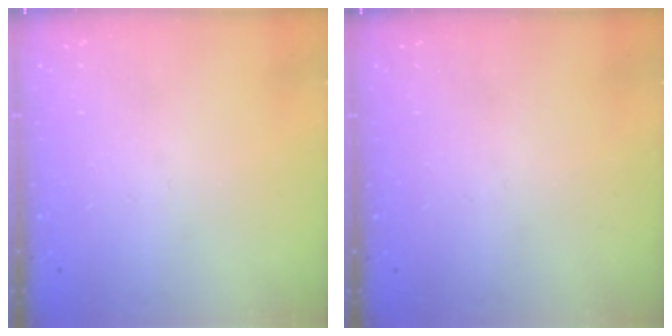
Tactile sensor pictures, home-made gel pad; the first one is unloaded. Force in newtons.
{"total": 0.0}